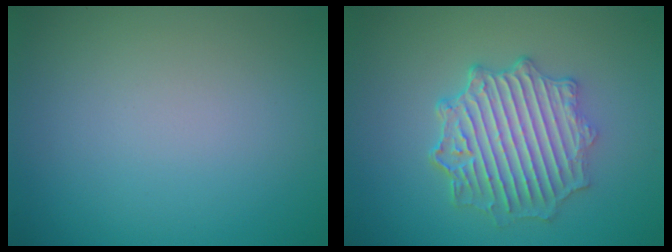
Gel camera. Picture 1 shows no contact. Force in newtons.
{"total": 5.7, "press": 5.0, "slide": 2.8}